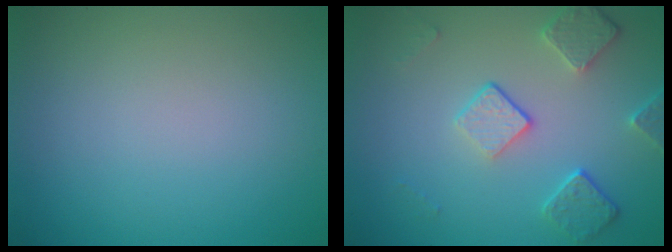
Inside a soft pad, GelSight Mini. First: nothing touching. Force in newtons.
{"total": 4.1, "press": 3.2, "slide": 2.7}